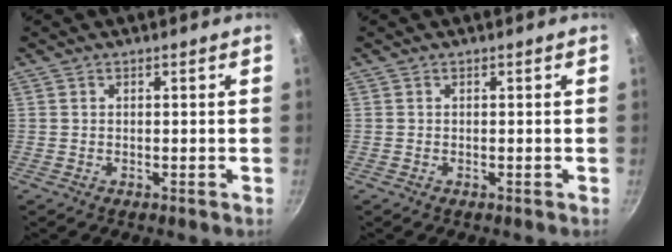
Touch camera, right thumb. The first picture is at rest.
{"total": 0.0}